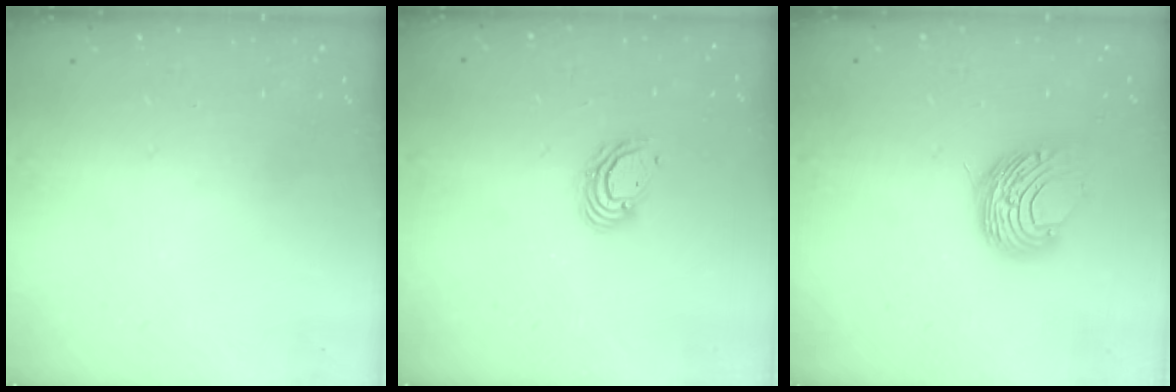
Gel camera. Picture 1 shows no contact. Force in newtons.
{"total": 5.1, "press": 5.1, "slide": 0.2}
{"total": 9.7, "press": 9.7, "slide": 1.0}